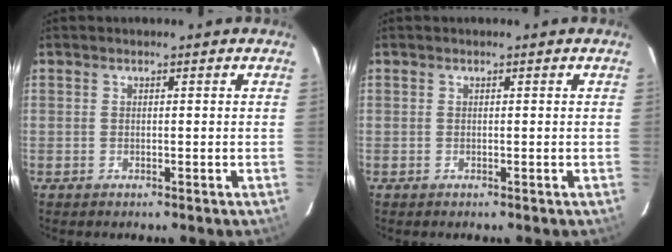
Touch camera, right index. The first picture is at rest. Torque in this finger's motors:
{"motor_torque": [0.14, 0.15, -0.02, 0.00]}